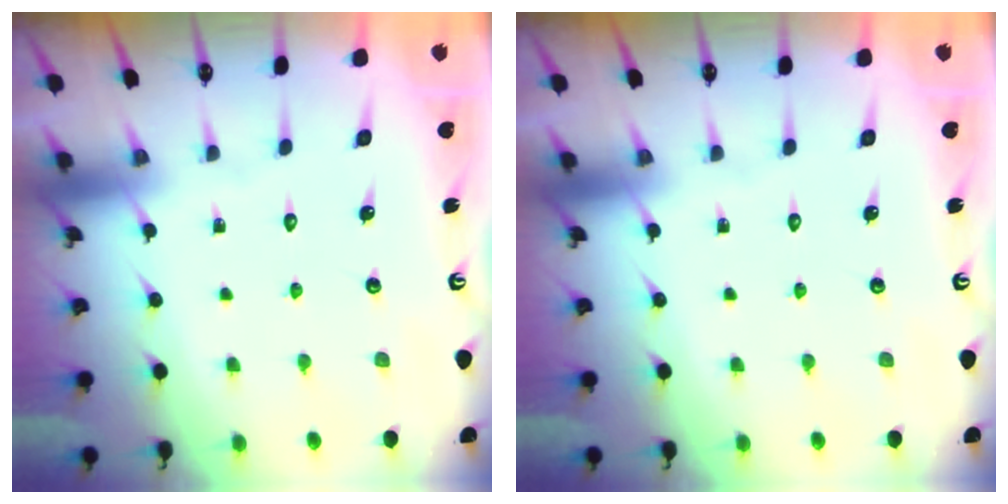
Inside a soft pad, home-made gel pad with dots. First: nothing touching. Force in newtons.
{"total": 0.0}